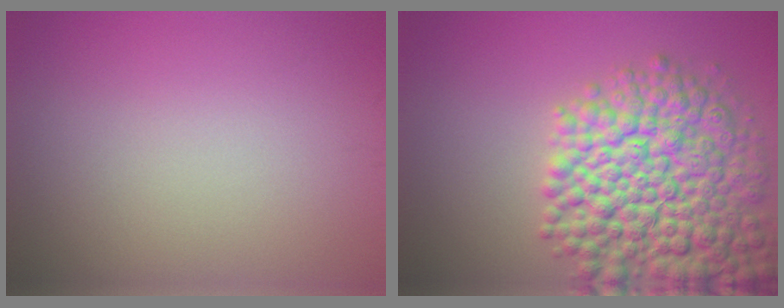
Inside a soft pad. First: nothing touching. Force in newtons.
{"total": 11.7, "press": 11.7, "slide": 0.5}